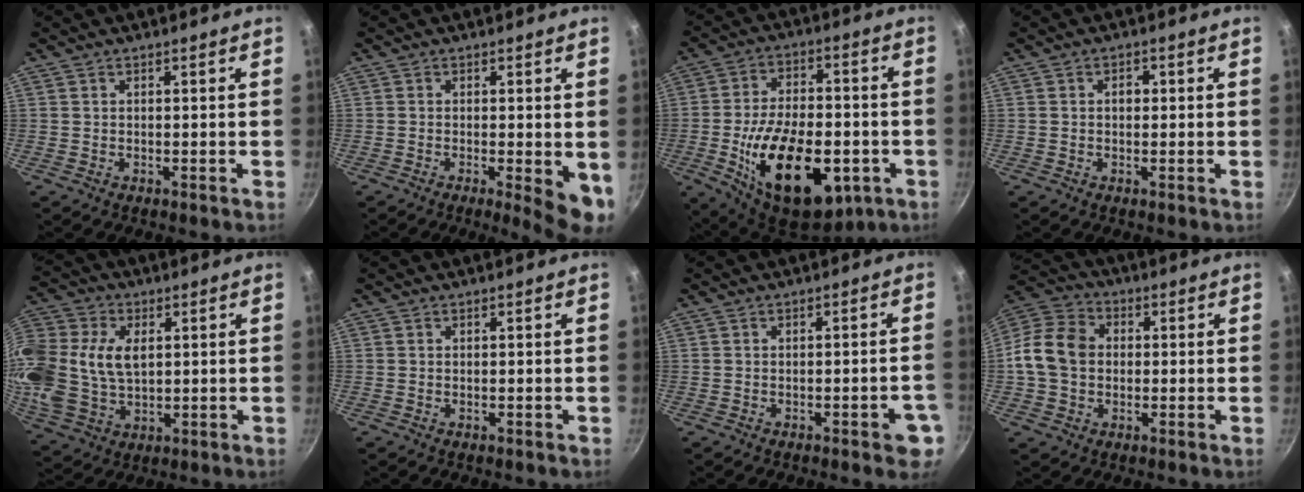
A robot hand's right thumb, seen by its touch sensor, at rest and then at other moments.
{"total": 6.8, "force": [-1.2, 1.7, 6.4], "torque": [-0.073, -0.007, -0.012]}
{"total": 27.8, "force": [-7.2, 14.6, 22.6], "torque": [-0.364, 0.019, -0.105]}
{"total": 1.9, "force": [0.1, 1.4, 1.2], "torque": [-0.013, 0.004, -0.001]}
{"total": 22.5, "force": [4.3, 15.9, 15.3], "torque": [-0.366, 0.024, 0.083]}
{"total": 0.0}
{"total": 5.2, "force": [-2.2, 1.6, 4.5], "torque": [-0.047, 0.009, -0.024]}
{"total": 11.8, "force": [0.0, 9.4, 7.1], "torque": [-0.111, 0.022, -0.020]}